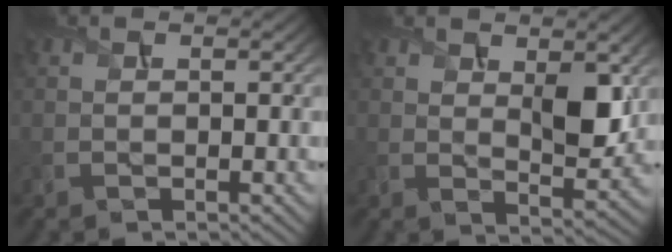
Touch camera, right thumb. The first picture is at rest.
{"total": 5.7, "force": [2.1, 2.6, 4.6], "torque": [-0.077, -0.010, 0.041]}